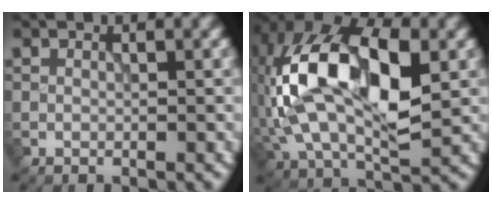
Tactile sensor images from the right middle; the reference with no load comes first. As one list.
[{"total": 15.2, "force": [1.6, 8.1, 12.7], "torque": [-0.241, 0.023, 0.015]}]